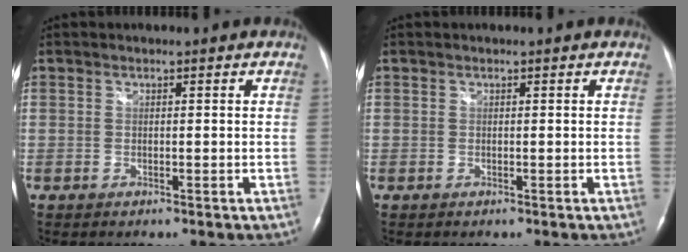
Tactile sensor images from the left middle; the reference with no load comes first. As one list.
[{"total": 0.0}]